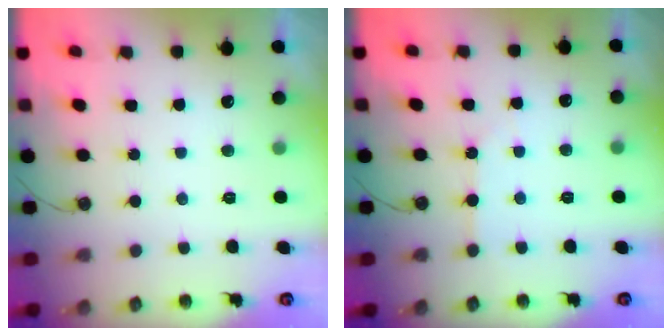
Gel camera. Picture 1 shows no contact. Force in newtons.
{"total": 3.9, "press": 3.8, "slide": 0.6}